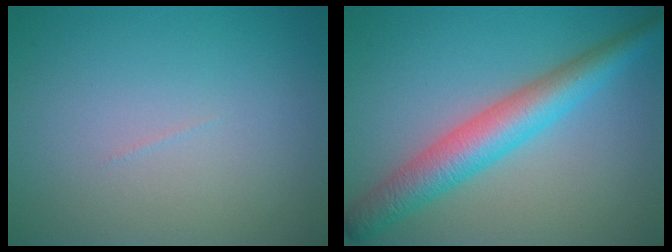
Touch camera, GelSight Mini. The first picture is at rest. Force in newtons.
{"total": 5.8, "press": 5.8, "slide": 0.1}